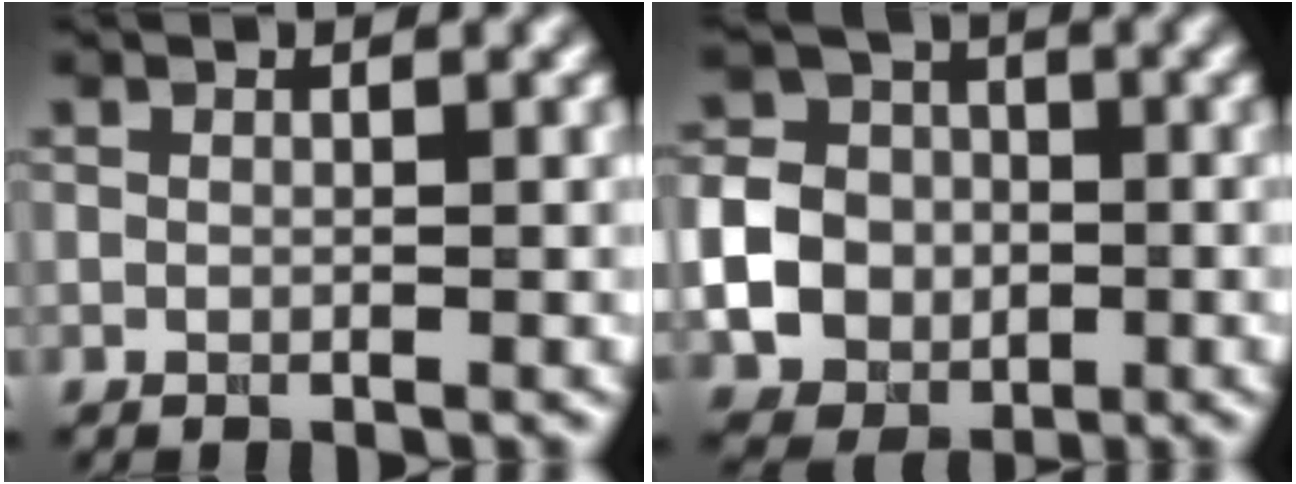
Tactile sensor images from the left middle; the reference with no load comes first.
{"total": 6.9, "force": [-1.3, 5.9, 3.2], "torque": [-0.062, -0.006, -0.042]}